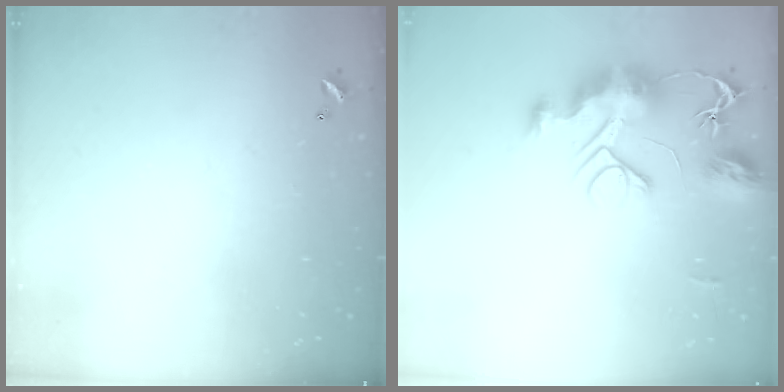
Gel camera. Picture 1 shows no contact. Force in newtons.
{"total": 13.2, "press": 13.2, "slide": 1.1}